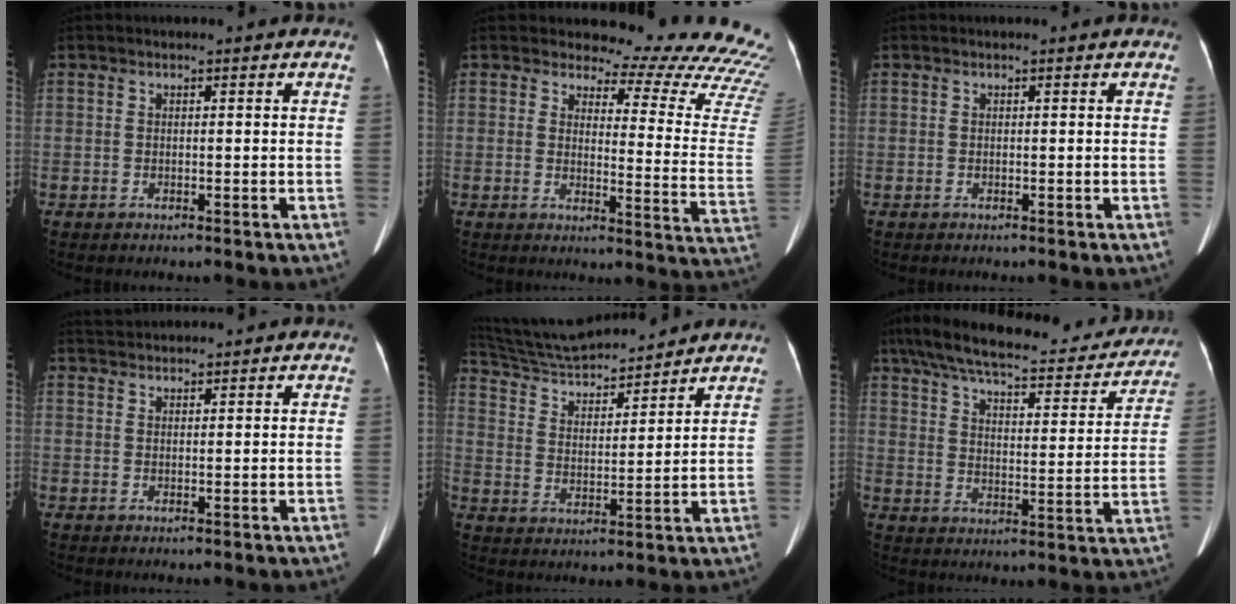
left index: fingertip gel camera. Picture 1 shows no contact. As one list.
[{"total": 18.3, "force": [18.0, 3.1, 1.6], "torque": [0.020, -0.158, 0.161]}, {"total": 0.0}, {"total": 3.8, "force": [3.7, 0.0, 0.7], "torque": [-0.011, 0.023, 0.065]}, {"total": 16.7, "force": [15.6, 1.8, 5.6], "torque": [-0.101, 0.015, 0.266]}, {"total": 26.6, "force": [22.5, 6.7, 12.5], "torque": [-0.201, -0.001, 0.296]}]